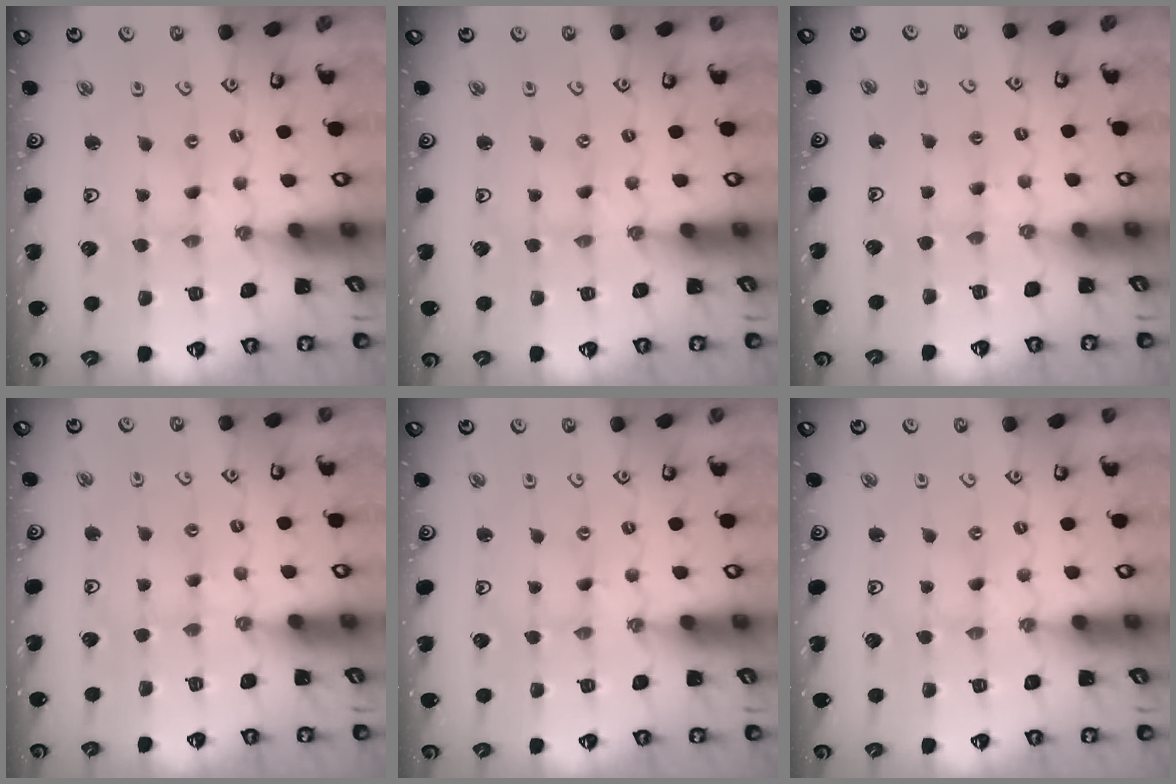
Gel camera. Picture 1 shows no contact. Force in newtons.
{"total": 0.0}
{"total": 3.6, "press": 3.6, "slide": 0.5}
{"total": 2.8, "press": 2.8, "slide": 0.5}
{"total": 0.0}
{"total": 0.0}